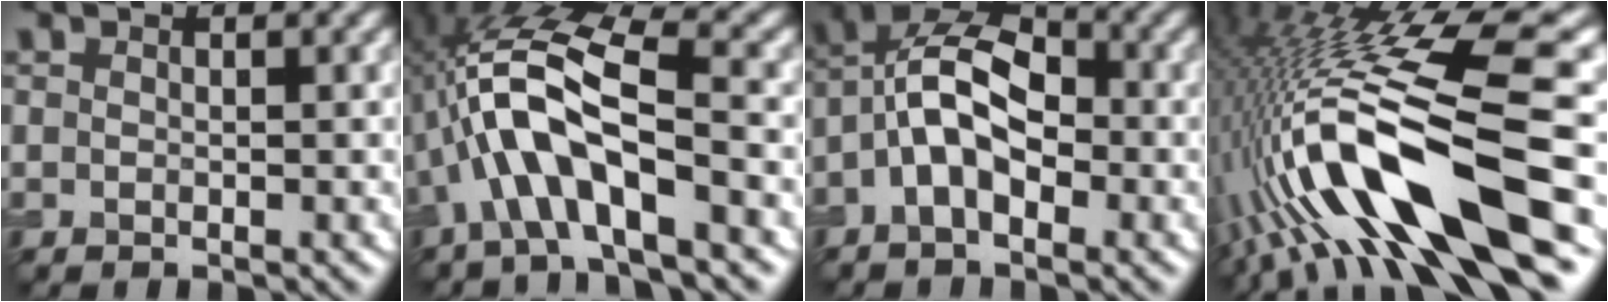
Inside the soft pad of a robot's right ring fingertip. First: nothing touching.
{"total": 8.6, "force": [-1.9, 2.8, 7.9], "torque": [-0.161, 0.018, -0.039]}
{"total": 7.7, "force": [-1.8, 4.2, 6.2], "torque": [-0.107, 0.021, -0.044]}
{"total": 15.6, "force": [-6.1, 3.4, 13.9], "torque": [-0.268, 0.014, -0.093]}